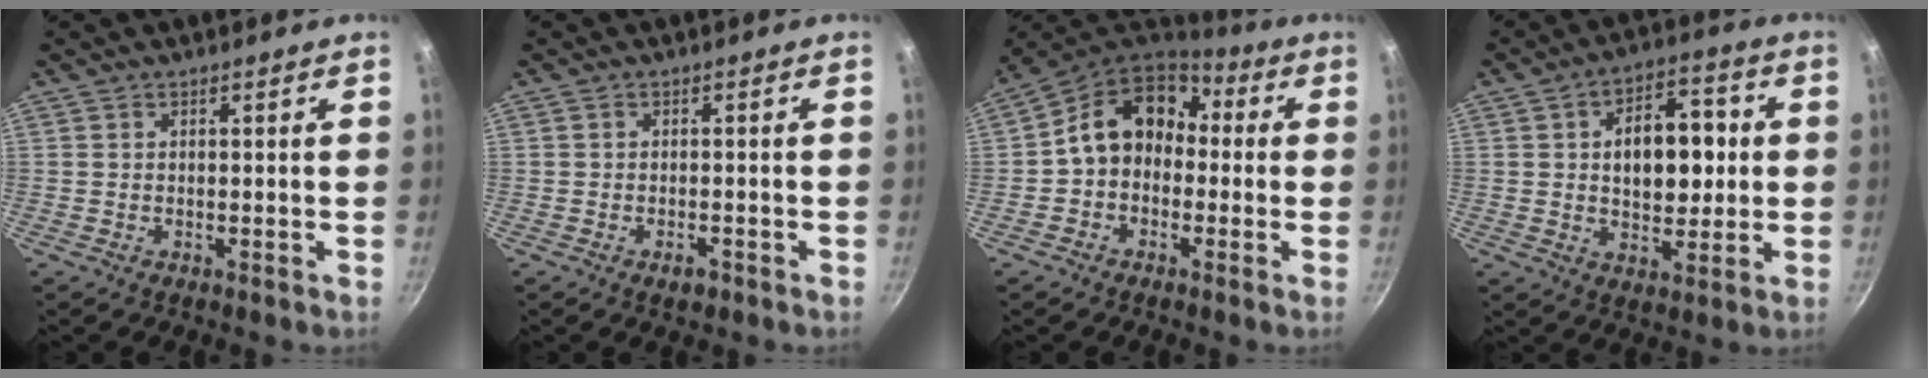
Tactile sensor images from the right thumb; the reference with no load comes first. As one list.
[{"total": 2.0, "force": [-1.2, 1.0, 1.3], "torque": [-0.017, 0.011, -0.019]}, {"total": 12.9, "force": [0.5, 10.2, 7.9], "torque": [-0.095, 0.047, -0.013]}, {"total": 13.0, "force": [1.1, 8.1, 10.1], "torque": [-0.107, 0.014, 0.014]}]